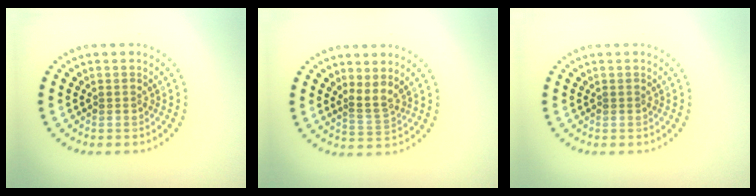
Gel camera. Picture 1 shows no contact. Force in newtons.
{"total": 1.9, "press": 1.2, "slide": 1.5}
{"total": 0.0}